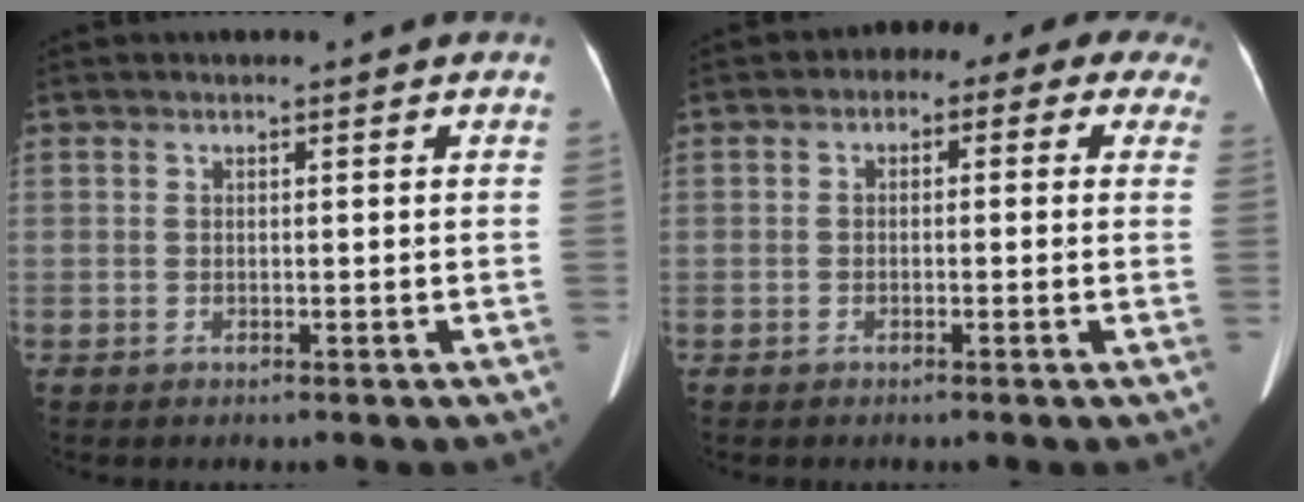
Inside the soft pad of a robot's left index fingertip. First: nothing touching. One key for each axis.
{"total": 8.1, "fx": 4.1, "fy": 4.8, "fz": 5.0, "tx": -0.048, "ty": 0.042, "tz": 0.030}